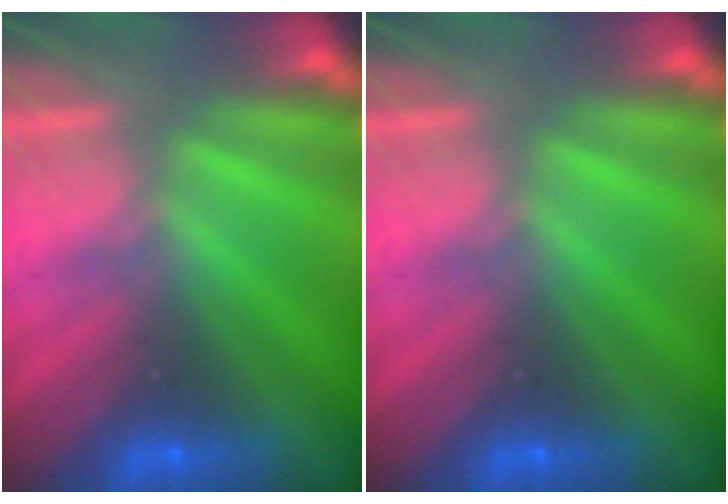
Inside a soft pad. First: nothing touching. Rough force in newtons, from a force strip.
{"total": 0.0}